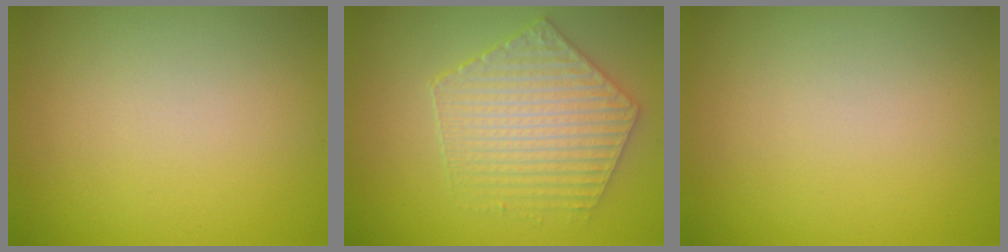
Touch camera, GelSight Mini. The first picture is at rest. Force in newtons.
{"total": 4.5, "press": 4.1, "slide": 2.0}
{"total": 0.0}